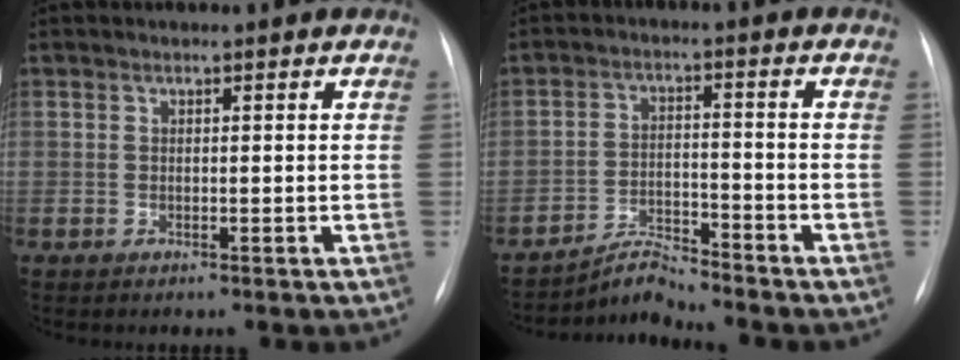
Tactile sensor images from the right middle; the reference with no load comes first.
{"total": 4.4, "force": [-4.4, -0.5, -0.3], "torque": [-0.003, -0.012, -0.074]}